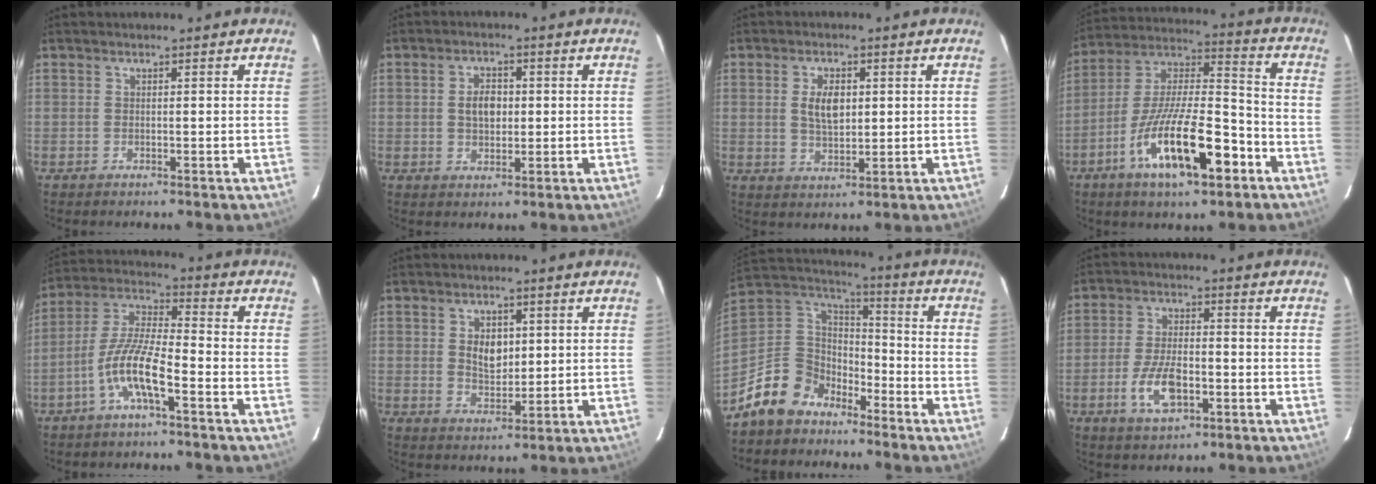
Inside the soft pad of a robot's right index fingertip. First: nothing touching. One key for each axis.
{"total": 4.5, "fx": 0.3, "fy": 3.0, "fz": 3.3, "tx": -0.057, "ty": 0.008, "tz": 0.008}
{"total": 5.6, "fx": 1.0, "fy": 3.0, "fz": 4.6, "tx": -0.083, "ty": 0.003, "tz": 0.023}
{"total": 19.1, "fx": -9.0, "fy": 5.7, "fz": 15.8, "tx": -0.290, "ty": -0.010, "tz": -0.156}
{"total": 10.0, "fx": -4.8, "fy": 1.7, "fz": 8.6, "tx": -0.187, "ty": 0.005, "tz": -0.095}
{"total": 5.3, "fx": 1.2, "fy": 3.5, "fz": 3.8, "tx": -0.062, "ty": 0.001, "tz": 0.025}
{"total": 13.6, "fx": -9.5, "fy": 8.7, "fz": 4.4, "tx": -0.124, "ty": 0.031, "tz": -0.166}
{"total": 8.9, "fx": -3.3, "fy": 4.2, "fz": 7.2, "tx": -0.152, "ty": -0.004, "tz": -0.057}